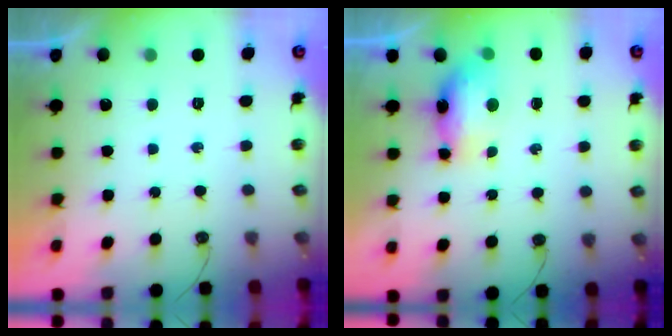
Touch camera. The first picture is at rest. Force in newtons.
{"total": 10.0, "press": 8.3, "slide": 5.6}